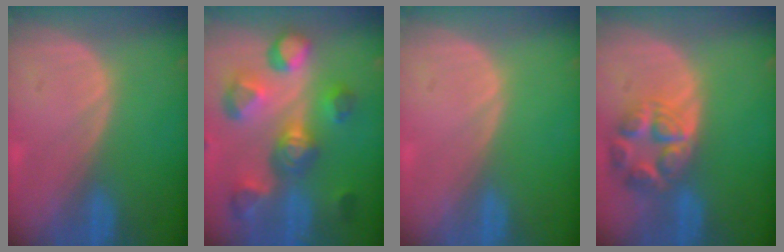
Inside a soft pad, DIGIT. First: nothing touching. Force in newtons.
{"total": 11.1, "press": 10.0, "slide": 4.8}
{"total": 0.0}
{"total": 7.6, "press": 6.7, "slide": 3.6}